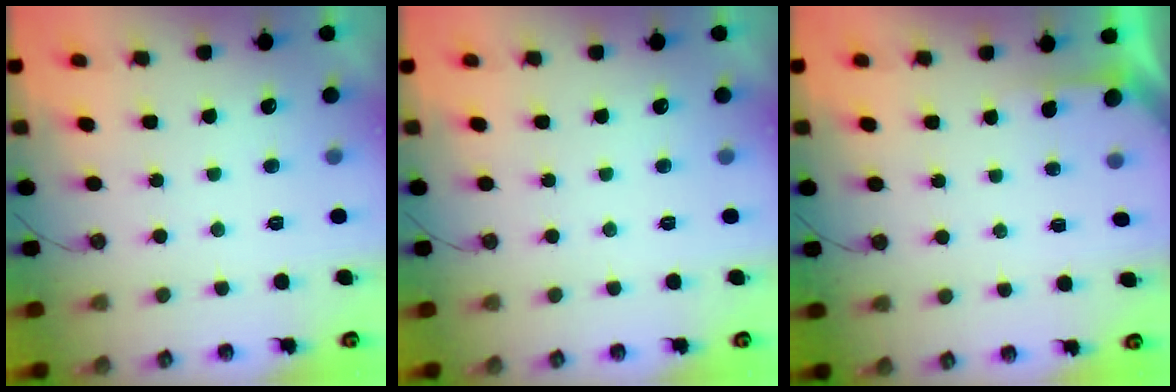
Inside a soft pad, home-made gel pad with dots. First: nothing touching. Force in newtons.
{"total": 0.0}
{"total": 2.2, "press": 2.2, "slide": 0.2}